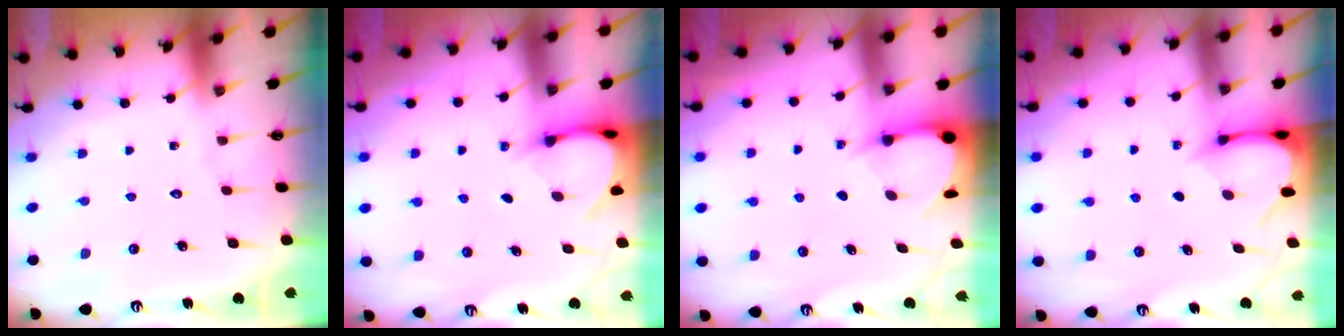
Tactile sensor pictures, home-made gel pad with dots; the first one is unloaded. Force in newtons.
{"total": 3.9, "press": 3.9, "slide": 0.4}
{"total": 3.5, "press": 3.4, "slide": 0.4}
{"total": 3.1, "press": 3.1, "slide": 0.2}